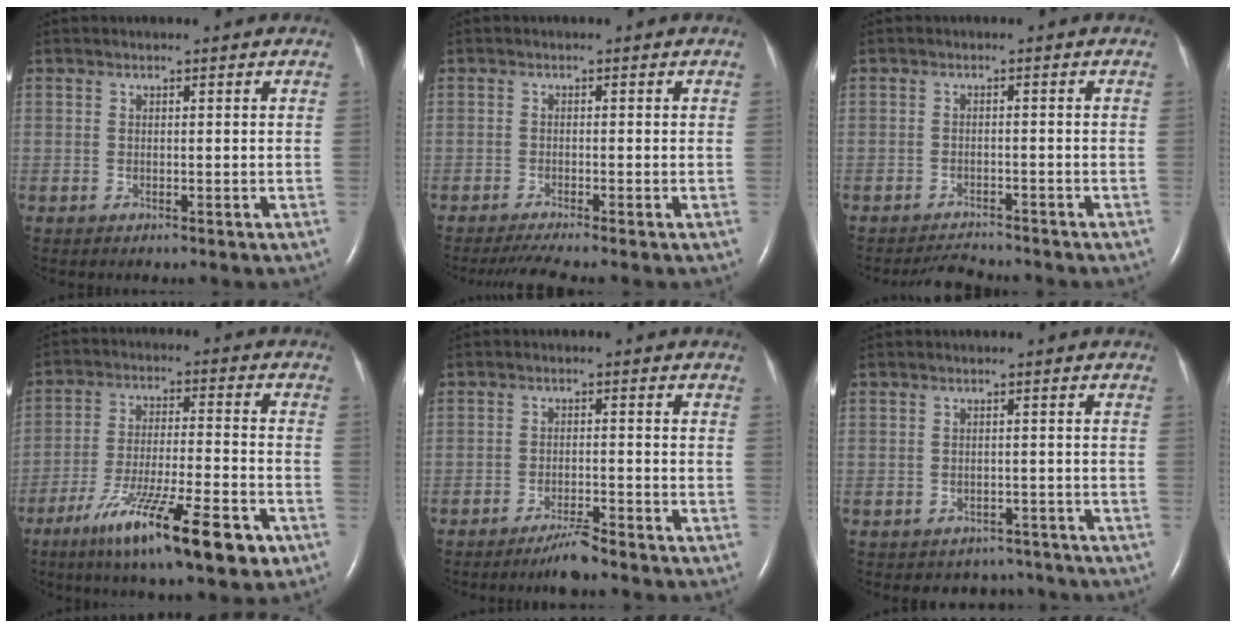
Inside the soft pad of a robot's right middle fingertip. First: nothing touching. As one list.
[{"total": 3.7, "force": [-3.0, -0.7, 1.9], "torque": [-0.037, -0.013, -0.056]}, {"total": 3.3, "force": [-3.3, 0.1, 0.3], "torque": [-0.011, -0.014, -0.054]}, {"total": 16.8, "force": [-9.8, 2.0, 13.5], "torque": [-0.212, -0.032, -0.159]}, {"total": 3.5, "force": [-3.1, -0.2, 1.6], "torque": [-0.033, -0.008, -0.057]}, {"total": 4.4, "force": [-3.8, 2.2, -0.3], "torque": [0.003, 0.015, -0.045]}]